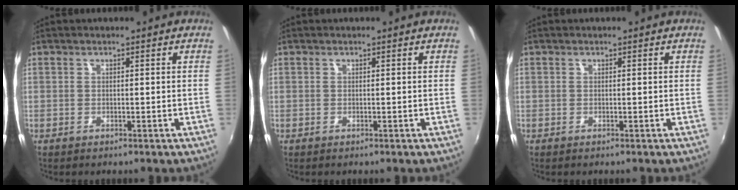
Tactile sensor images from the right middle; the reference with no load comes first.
{"total": 0.0}
{"total": 0.0}